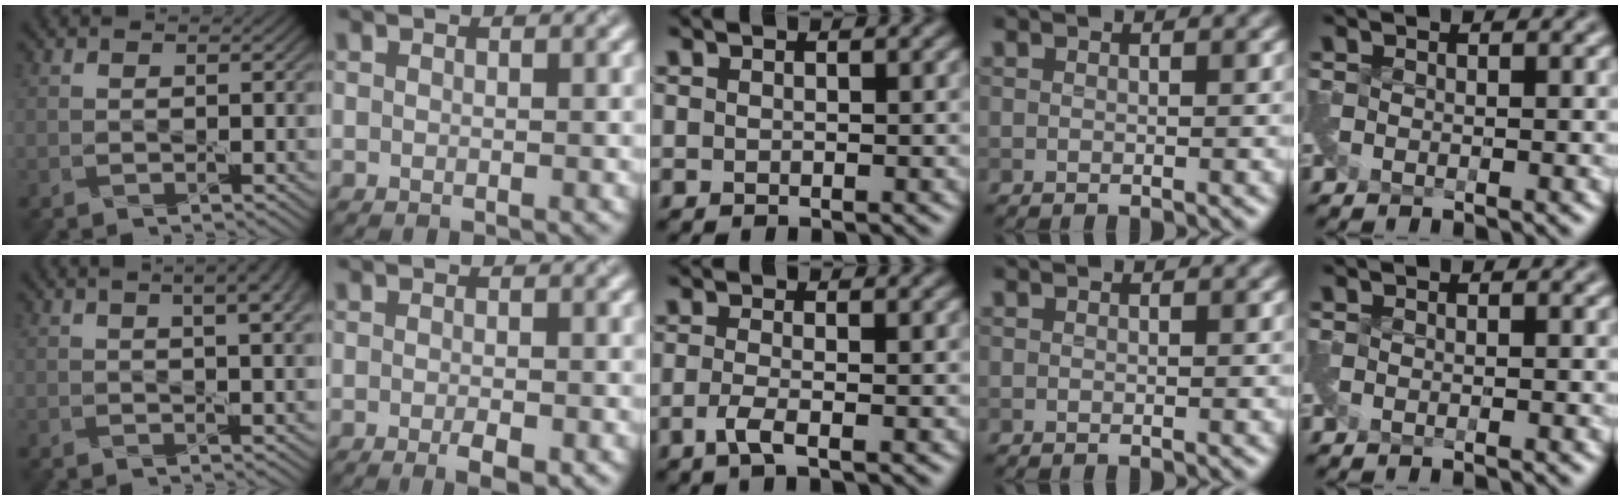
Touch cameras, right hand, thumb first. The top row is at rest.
{"thumb": {"total": 6.6, "force": [2.8, 2.1, 5.6], "torque": [-0.061, 0.017, 0.021]}, "index": {"total": 2.5, "force": [-1.1, 0.6, 2.2], "torque": [-0.034, -0.005, -0.016]}, "middle": {"total": 2.1, "force": [-0.9, 0.6, 1.8], "torque": [-0.039, -0.005, -0.025]}, "little": {"total": 0.9, "force": [-0.9, -0.1, 0.2], "torque": [-0.003, -0.015, -0.019]}}